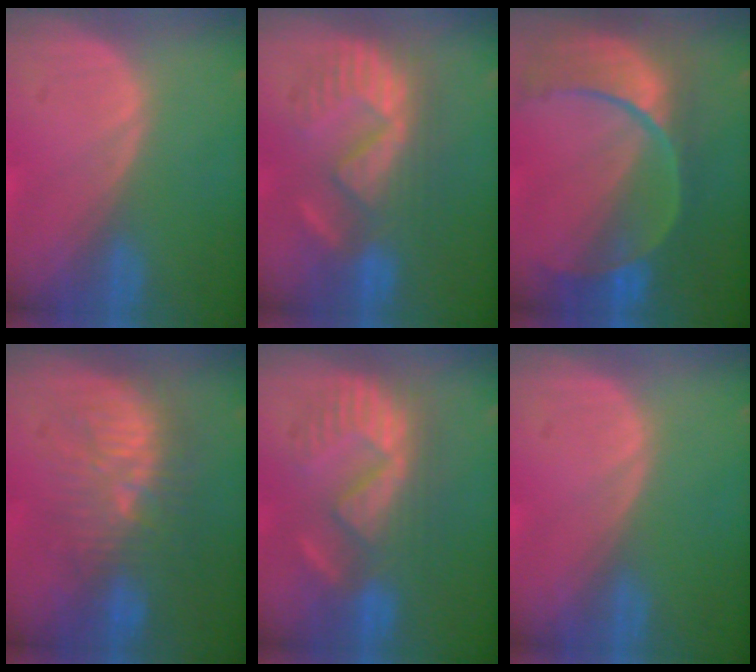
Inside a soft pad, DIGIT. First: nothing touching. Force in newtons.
{"total": 9.1, "press": 9.1, "slide": 1.1}
{"total": 11.2, "press": 9.4, "slide": 6.1}
{"total": 9.5, "press": 9.1, "slide": 2.8}
{"total": 9.1, "press": 9.1, "slide": 1.1}
{"total": 0.0}